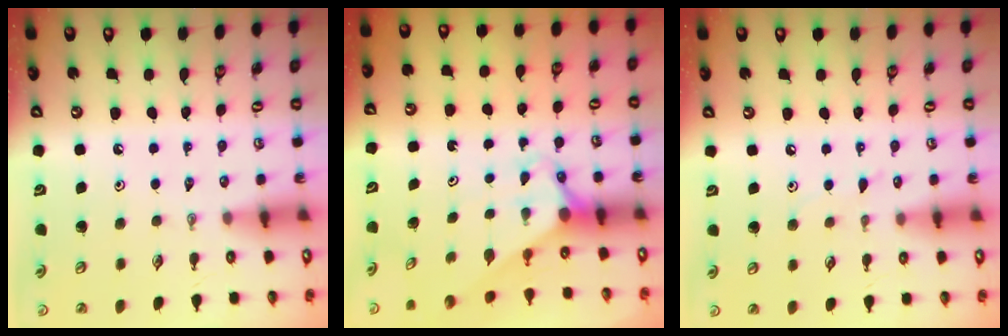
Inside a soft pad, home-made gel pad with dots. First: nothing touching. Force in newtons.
{"total": 2.8, "press": 2.8, "slide": 0.0}
{"total": 4.3, "press": 4.2, "slide": 0.6}